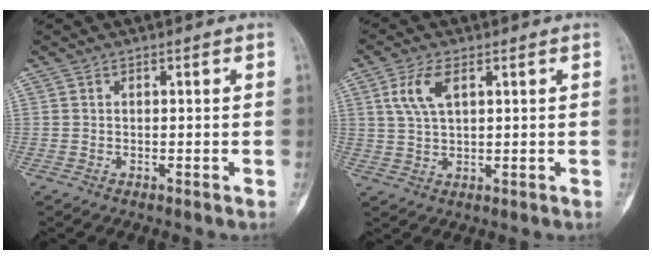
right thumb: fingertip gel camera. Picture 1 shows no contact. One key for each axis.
{"total": 6.1, "fx": 2.3, "fy": 2.8, "fz": 4.8, "tx": -0.104, "ty": -0.002, "tz": 0.049}